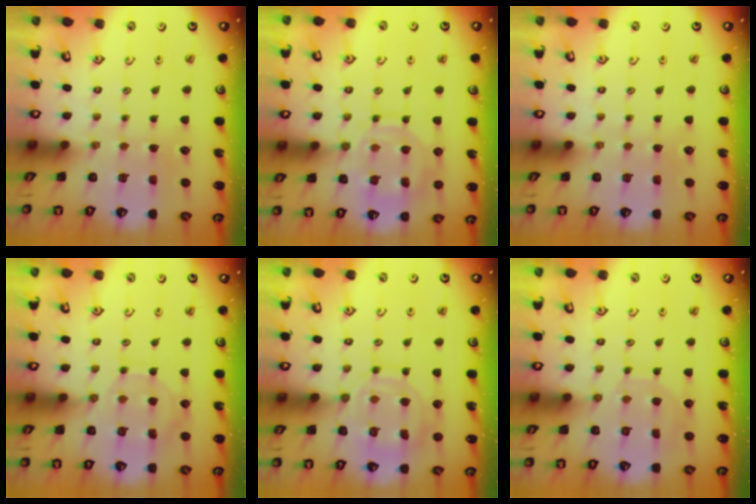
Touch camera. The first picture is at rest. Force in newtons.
{"total": 13.4, "press": 13.4, "slide": 1.3}
{"total": 0.0}
{"total": 8.2, "press": 8.2, "slide": 0.8}
{"total": 13.1, "press": 13.0, "slide": 1.2}
{"total": 5.8, "press": 5.8, "slide": 0.6}